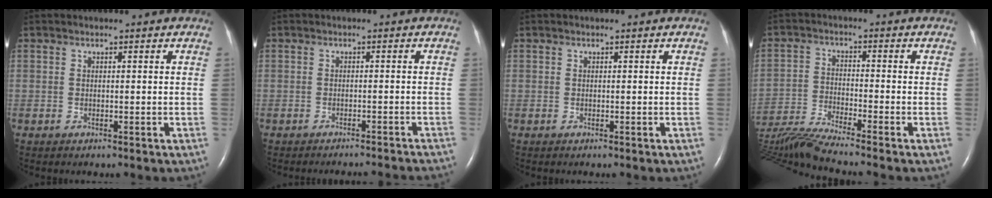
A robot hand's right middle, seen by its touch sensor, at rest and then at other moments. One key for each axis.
{"total": 8.8, "fx": -8.5, "fy": -0.4, "fz": 2.3, "tx": -0.018, "ty": -0.011, "tz": -0.089}
{"total": 0.0}
{"total": 11.3, "fx": -10.2, "fy": -2.4, "fz": 4.3, "tx": -0.080, "ty": -0.024, "tz": -0.185}